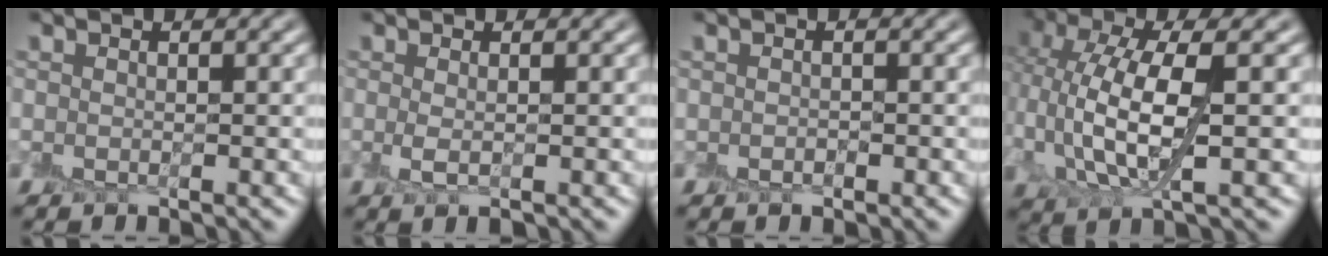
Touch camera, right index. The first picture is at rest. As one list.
[{"total": 1.1, "force": [0.1, 0.3, 1.0], "torque": [-0.023, -0.001, 0.002]}, {"total": 0.0}, {"total": 8.0, "force": [1.4, 3.6, 7.0], "torque": [-0.148, 0.010, 0.025]}]